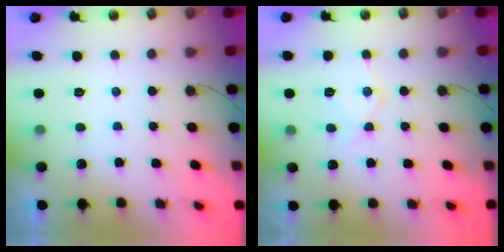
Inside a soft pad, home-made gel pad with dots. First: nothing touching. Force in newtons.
{"total": 9.8, "press": 9.7, "slide": 0.8}